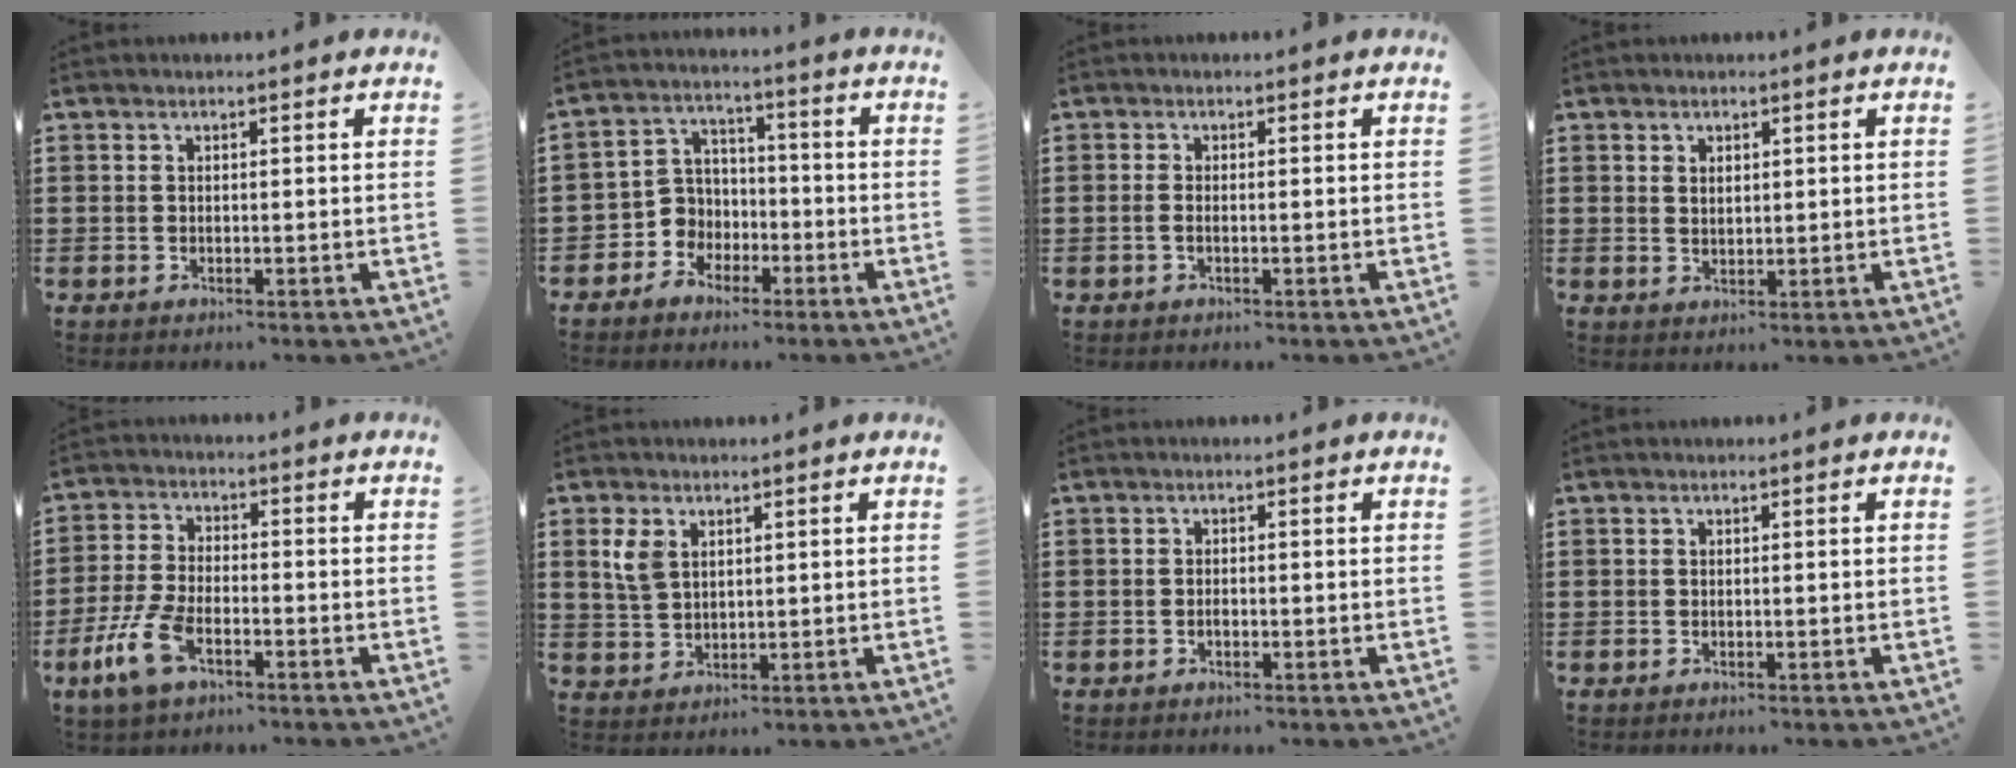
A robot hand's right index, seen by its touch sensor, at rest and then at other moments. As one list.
[{"total": 5.7, "force": [-2.4, 5.1, 0.9], "torque": [-0.049, 0.008, -0.051]}, {"total": 1.0, "force": [-0.5, 0.2, 0.8], "torque": [-0.017, -0.001, -0.008]}, {"total": 1.4, "force": [1.0, 0.9, 0.4], "torque": [-0.010, 0.006, 0.019]}, {"total": 7.6, "force": [-3.8, 3.3, 5.7], "torque": [-0.148, -0.008, -0.077]}, {"total": 4.0, "force": [1.8, 2.5, 2.5], "torque": [-0.058, 0.010, 0.033]}, {"total": 0.7, "force": [-0.4, 0.4, 0.5], "torque": [-0.010, -0.002, -0.007]}, {"total": 0.0}]